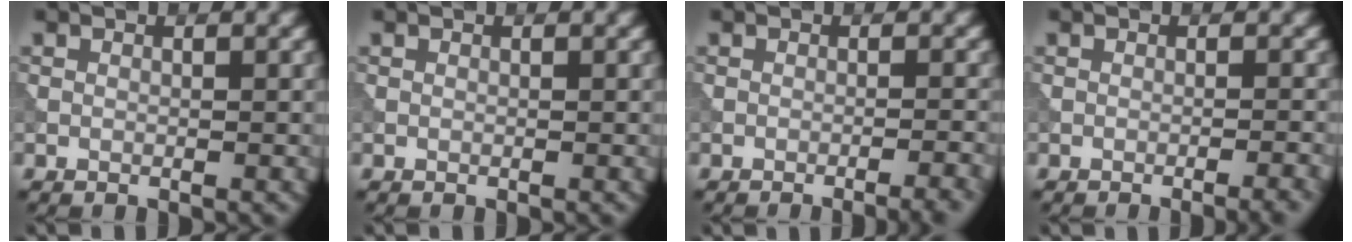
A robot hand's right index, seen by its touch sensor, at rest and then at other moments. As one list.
[{"total": 0.0}, {"total": 3.4, "force": [-2.3, 0.7, 2.4], "torque": [-0.026, 0.015, -0.035]}, {"total": 2.7, "force": [-1.7, 0.5, 2.0], "torque": [-0.023, 0.014, -0.027]}]